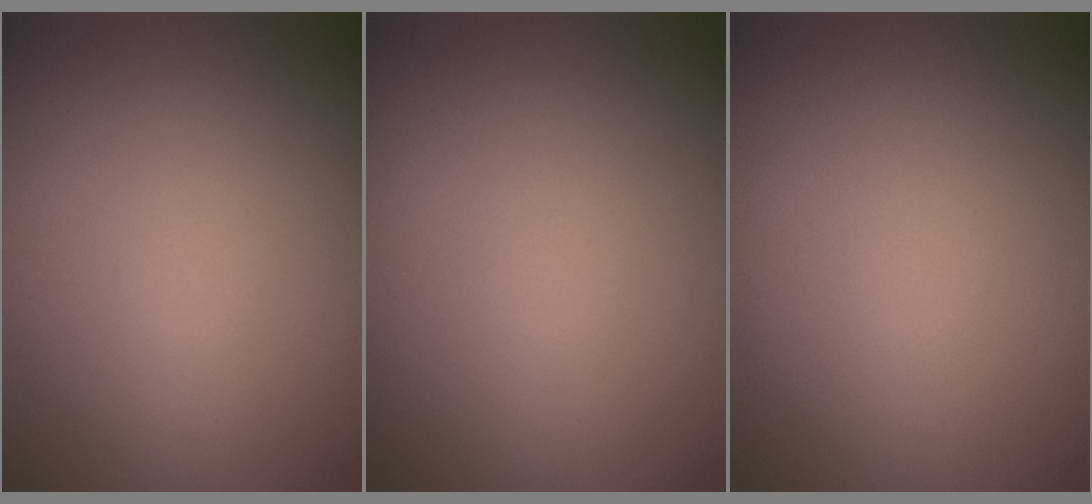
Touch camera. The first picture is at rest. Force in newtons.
{"total": 0.0}
{"total": 0.0}